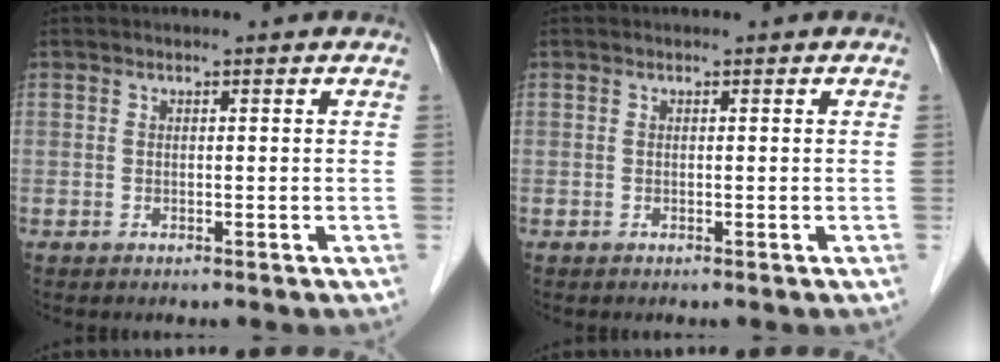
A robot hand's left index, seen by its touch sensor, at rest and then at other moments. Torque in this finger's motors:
{"motor_torque": [0.01, 0.00, -0.01, 0.00]}